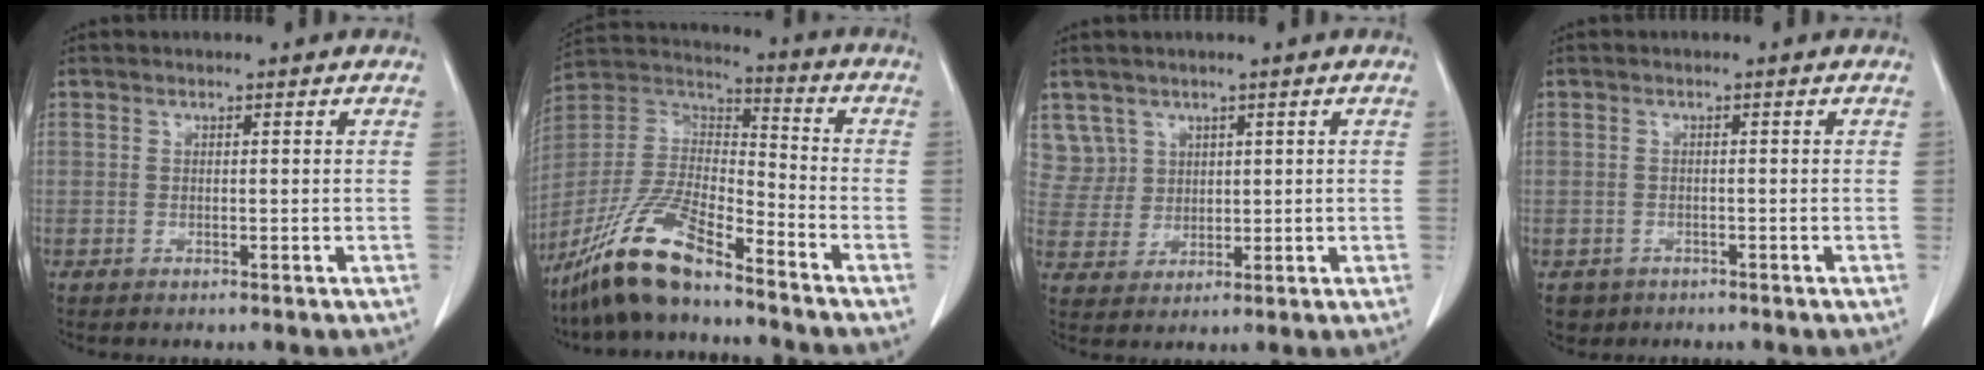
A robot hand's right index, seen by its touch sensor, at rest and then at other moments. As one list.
[{"total": 14.8, "force": [-11.3, 2.8, 9.1], "torque": [-0.187, -0.002, -0.213]}, {"total": 5.6, "force": [3.1, 4.6, -0.4], "torque": [0.015, 0.008, 0.068]}, {"total": 2.9, "force": [-1.7, 2.3, 0.1], "torque": [-0.003, 0.004, -0.028]}]